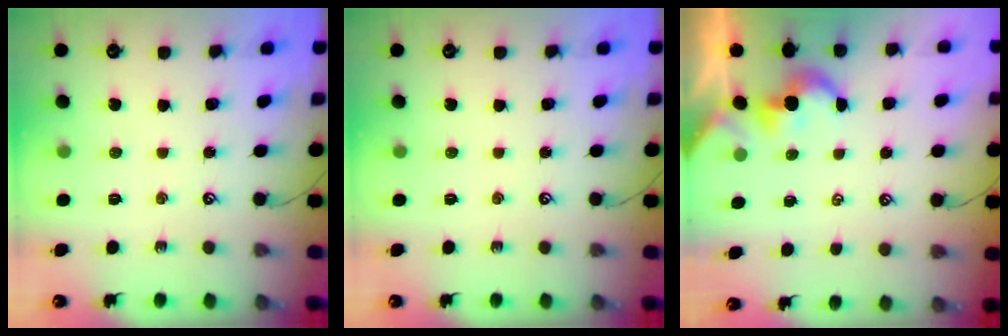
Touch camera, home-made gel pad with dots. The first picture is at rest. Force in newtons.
{"total": 0.0}
{"total": 2.9, "press": 2.9, "slide": 0.2}